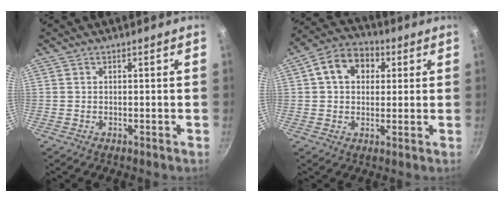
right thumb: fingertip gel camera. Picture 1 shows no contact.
{"total": 10.4, "force": [2.9, 7.9, 6.2], "torque": [-0.076, 0.017, 0.030]}